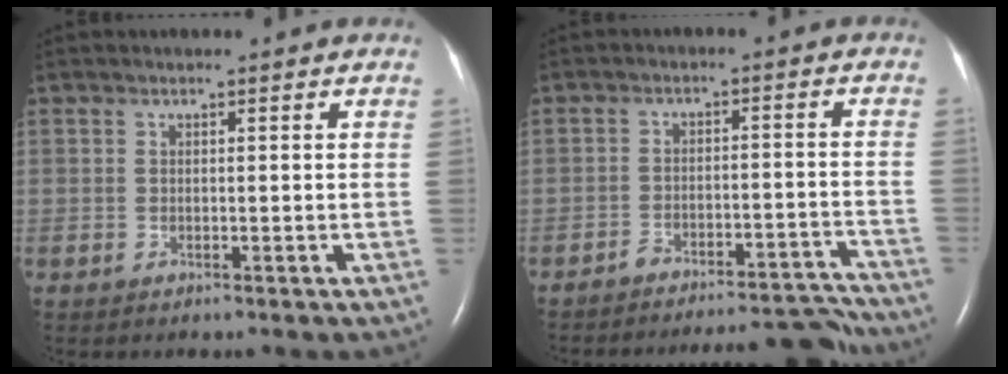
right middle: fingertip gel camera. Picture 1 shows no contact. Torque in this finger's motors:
{"motor_torque": [0.04, -0.46, 0.23, 0.05]}